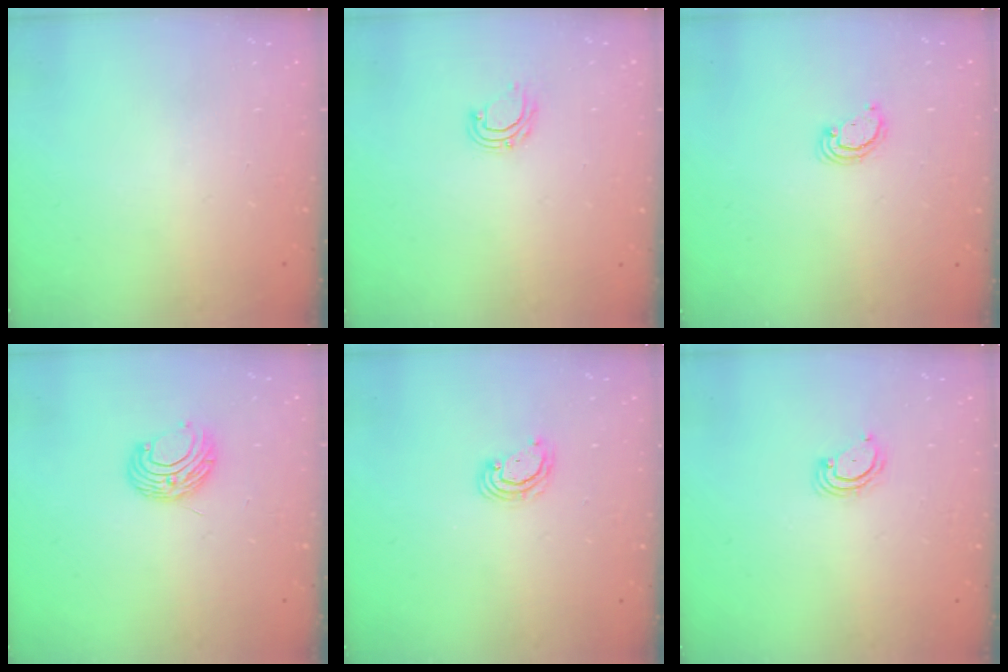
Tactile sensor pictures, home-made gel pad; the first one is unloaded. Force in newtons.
{"total": 6.2, "press": 6.1, "slide": 0.5}
{"total": 2.6, "press": 2.6, "slide": 0.3}
{"total": 8.0, "press": 7.9, "slide": 0.6}
{"total": 4.1, "press": 4.1, "slide": 0.4}
{"total": 2.3, "press": 2.3, "slide": 0.2}